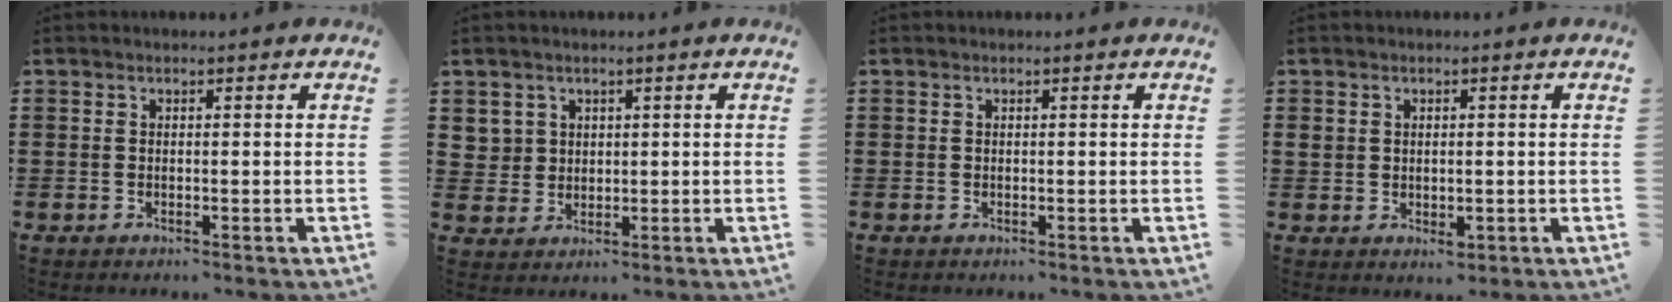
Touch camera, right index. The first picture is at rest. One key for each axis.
{"total": 3.4, "fx": 1.5, "fy": 3.0, "fz": 0.4, "tx": -0.024, "ty": 0.011, "tz": 0.029}
{"total": 0.0}
{"total": 2.2, "fx": 0.1, "fy": 1.7, "fz": 1.3, "tx": -0.029, "ty": 0.005, "tz": 0.001}